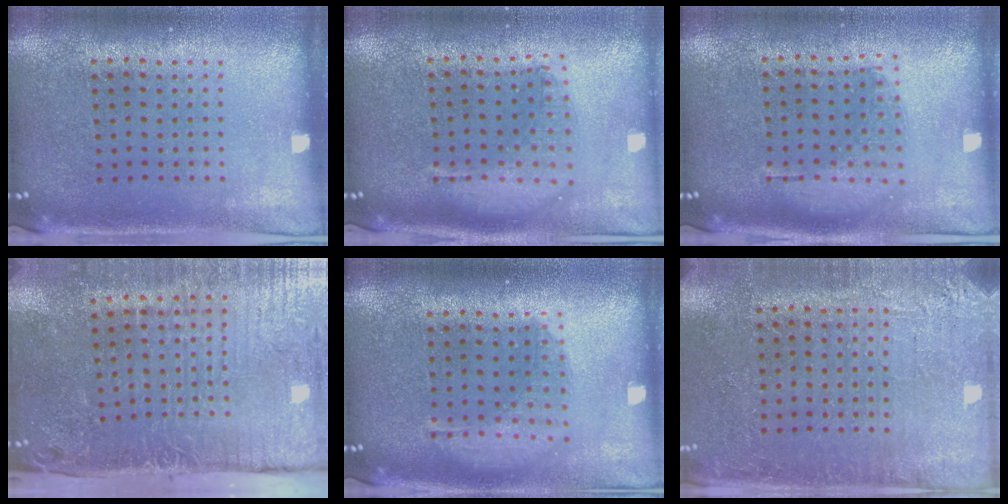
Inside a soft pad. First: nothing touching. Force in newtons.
{"total": 1.8, "press": 1.5, "slide": 0.9}
{"total": 1.2, "press": 1.1, "slide": 0.5}
{"total": 5.2, "press": 4.3, "slide": 3.0}
{"total": 1.5, "press": 1.3, "slide": 0.7}
{"total": 2.8, "press": 2.7, "slide": 0.6}